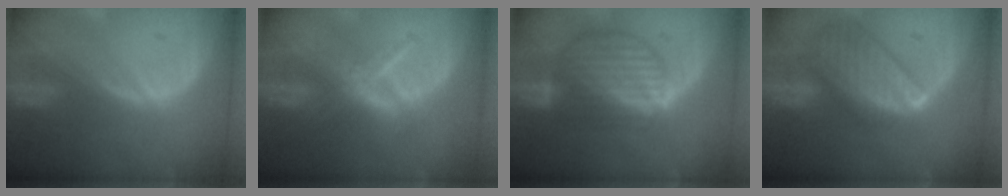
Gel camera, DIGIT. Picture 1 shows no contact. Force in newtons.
{"total": 5.5, "press": 5.3, "slide": 1.7}
{"total": 8.8, "press": 7.8, "slide": 4.2}
{"total": 9.9, "press": 8.5, "slide": 5.0}